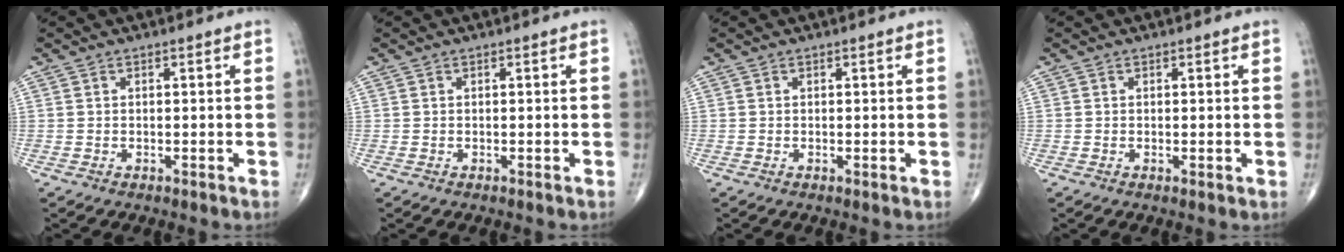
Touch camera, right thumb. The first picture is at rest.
{"total": 0.0}
{"total": 0.0}
{"total": 0.5, "force": [0.0, 0.2, 0.5], "torque": [-0.012, -0.004, -0.001]}